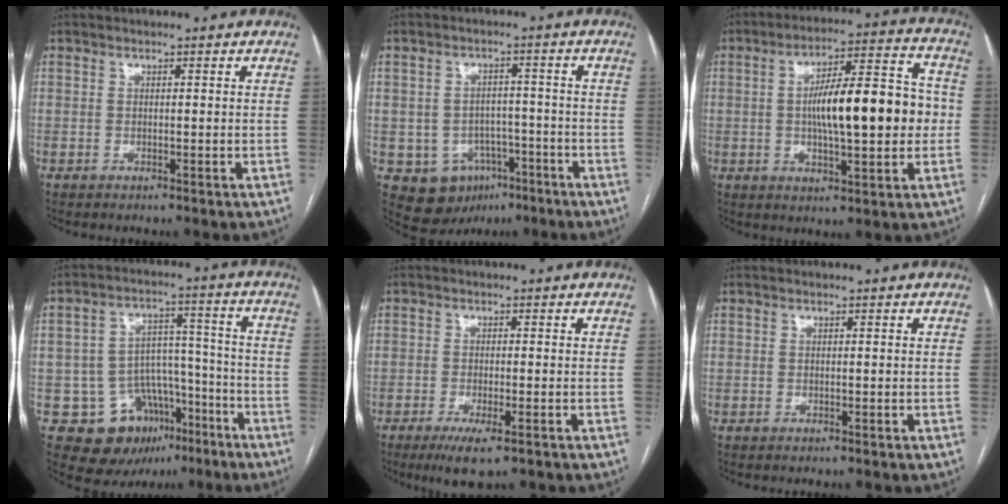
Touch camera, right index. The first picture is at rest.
{"total": 8.1, "force": [-3.7, 6.7, 2.8], "torque": [-0.043, 0.017, -0.042]}
{"total": 15.6, "force": [-0.2, 3.9, 15.1], "torque": [-0.238, 0.032, -0.001]}
{"total": 12.7, "force": [-6.5, 9.6, 4.9], "torque": [-0.062, 0.052, -0.084]}
{"total": 4.9, "force": [-2.8, 0.8, 3.9], "torque": [-0.069, -0.012, -0.044]}
{"total": 0.0}